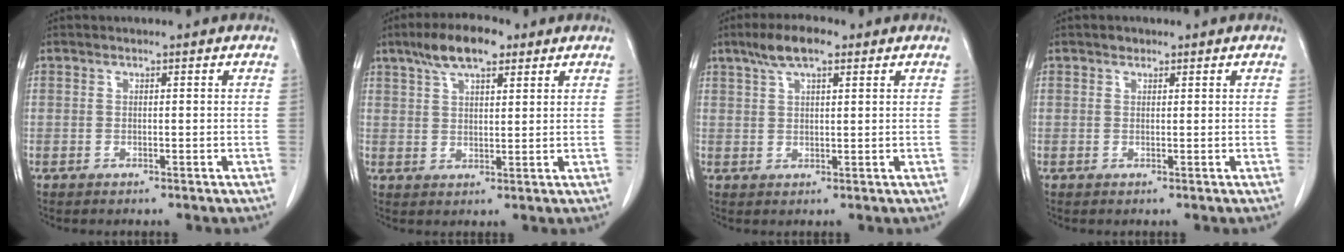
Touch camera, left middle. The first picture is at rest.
{"total": 7.9, "force": [5.1, 2.5, 5.4], "torque": [-0.103, 0.016, 0.089]}
{"total": 5.8, "force": [3.7, 1.5, 4.2], "torque": [-0.086, 0.016, 0.066]}
{"total": 0.8, "force": [0.6, 0.5, 0.2], "torque": [-0.002, 0.000, 0.007]}